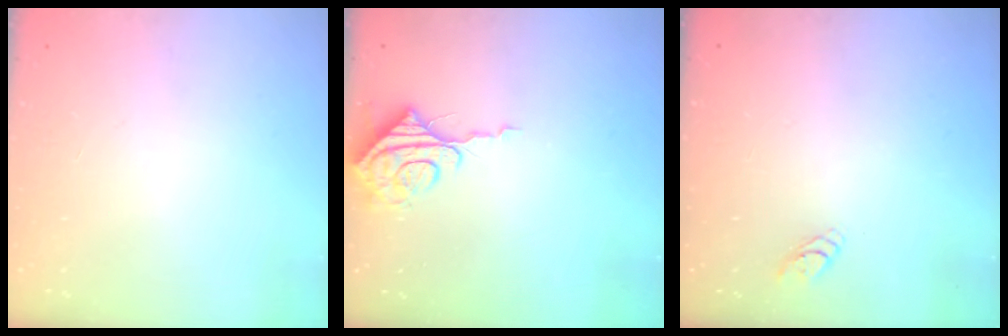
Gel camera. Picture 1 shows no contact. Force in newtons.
{"total": 8.2, "press": 8.1, "slide": 0.9}
{"total": 2.8, "press": 2.8, "slide": 0.3}